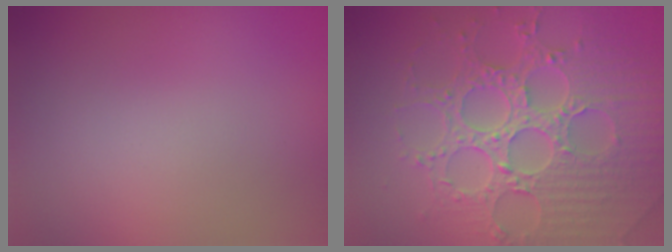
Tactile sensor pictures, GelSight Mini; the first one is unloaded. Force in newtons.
{"total": 8.2, "press": 6.0, "slide": 5.6}